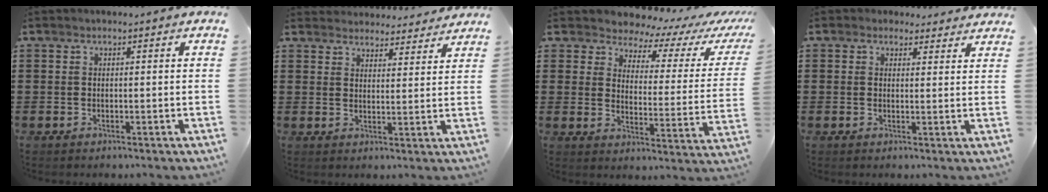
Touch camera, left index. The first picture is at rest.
{"total": 3.8, "force": [3.8, 0.3, 0.0], "torque": [-0.006, -0.020, 0.068]}
{"total": 4.4, "force": [4.1, 1.4, 0.6], "torque": [-0.035, -0.037, 0.065]}
{"total": 2.3, "force": [1.9, 1.2, 0.2], "torque": [-0.004, -0.001, 0.035]}